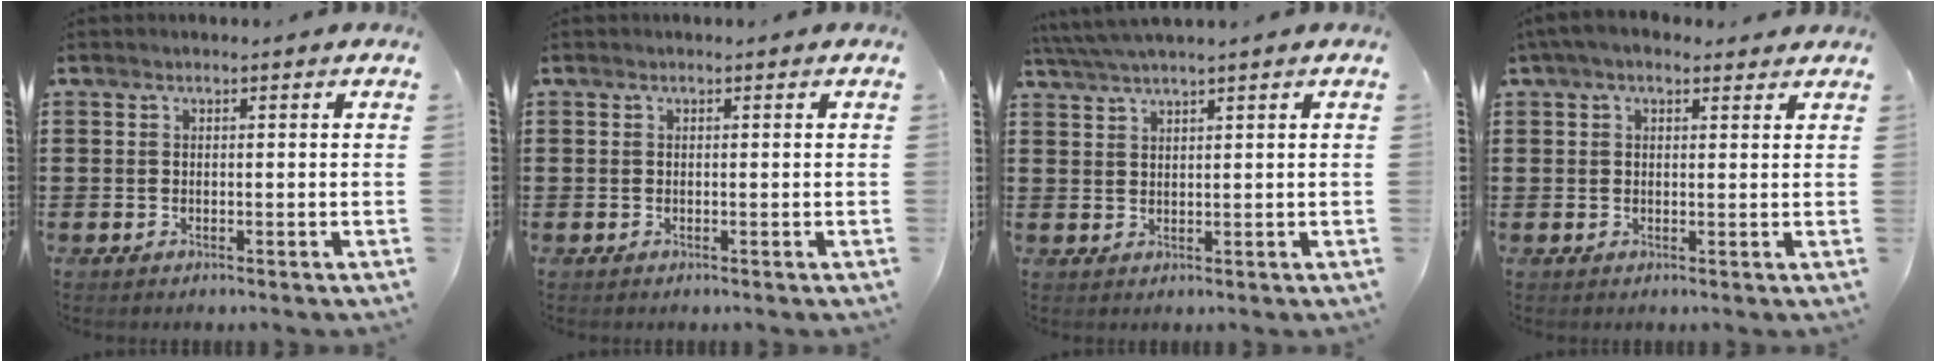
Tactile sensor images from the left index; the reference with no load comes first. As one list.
[{"total": 0.0}, {"total": 3.0, "force": [2.5, -0.4, 1.6], "torque": [-0.037, 0.000, 0.046]}, {"total": 3.1, "force": [2.1, 1.3, 1.9], "torque": [-0.042, 0.006, 0.038]}]